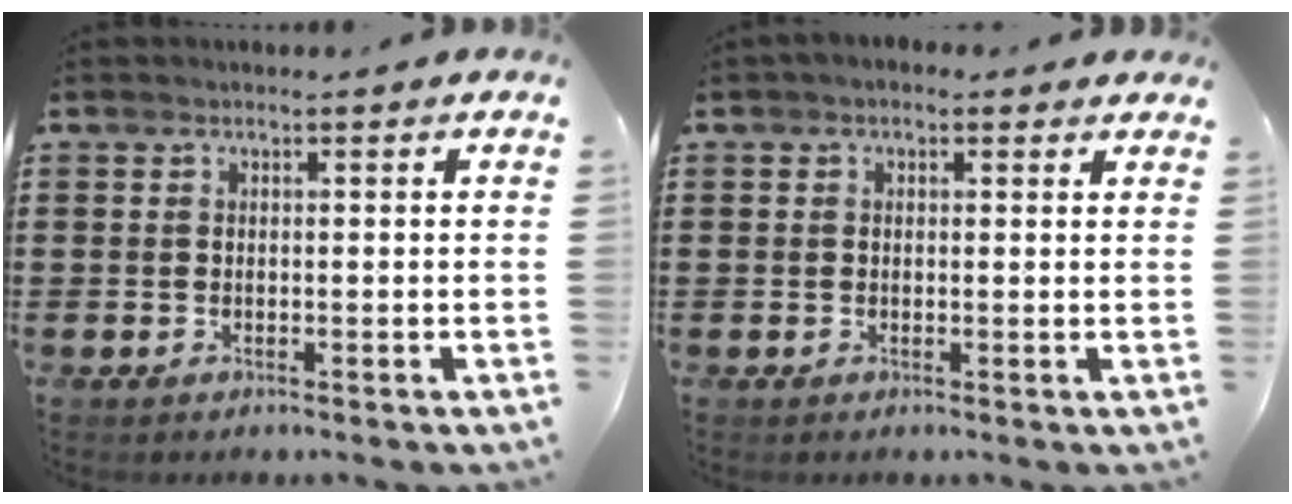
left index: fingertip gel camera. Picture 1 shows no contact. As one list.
[{"total": 1.1, "force": [0.3, 0.8, 0.7], "torque": [-0.015, 0.008, 0.004]}]